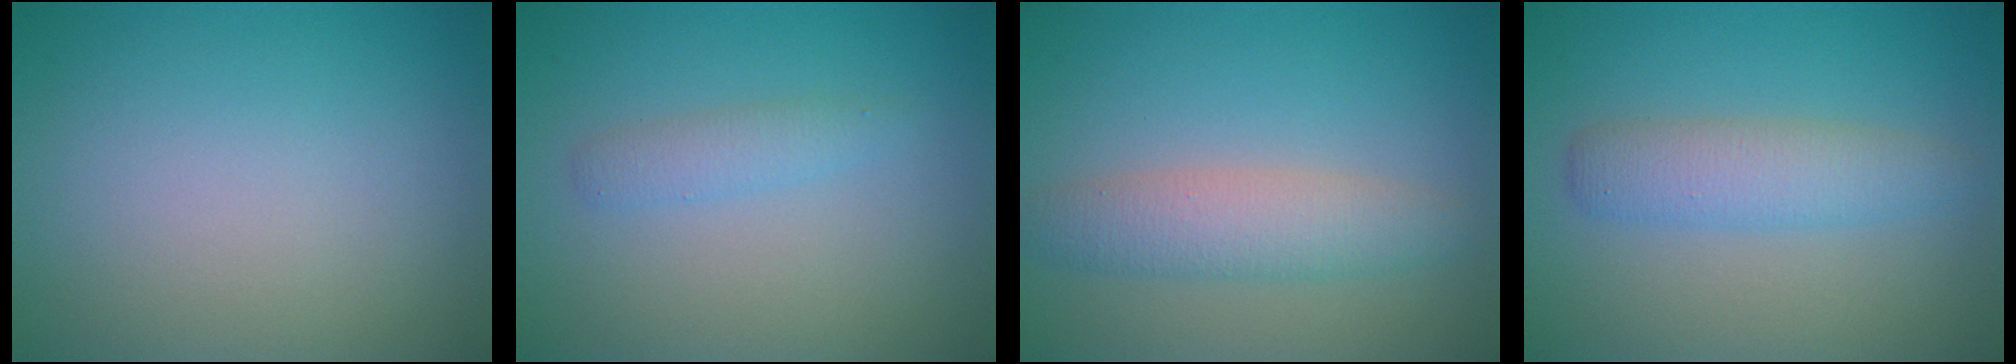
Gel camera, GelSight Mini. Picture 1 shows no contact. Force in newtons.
{"total": 1.4, "press": 1.4, "slide": 0.1}
{"total": 3.6, "press": 3.6, "slide": 0.1}
{"total": 3.2, "press": 3.2, "slide": 0.1}